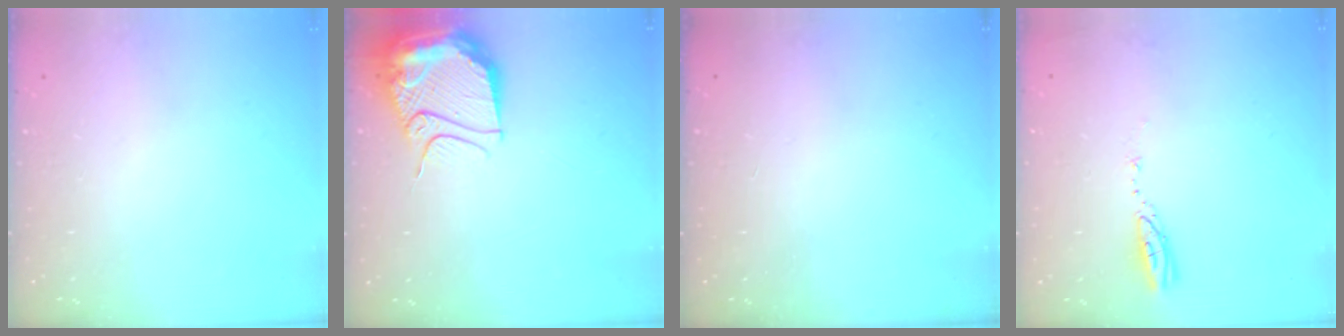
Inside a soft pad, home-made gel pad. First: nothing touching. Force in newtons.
{"total": 14.2, "press": 14.2, "slide": 1.4}
{"total": 0.0}
{"total": 3.7, "press": 3.6, "slide": 0.3}